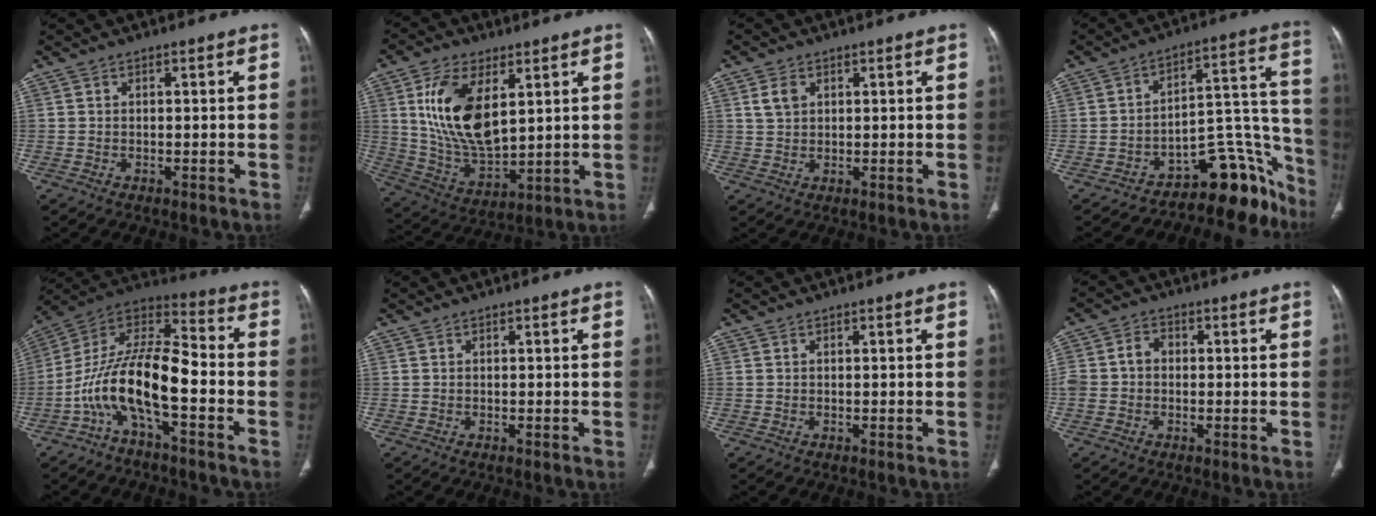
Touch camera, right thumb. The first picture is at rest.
{"total": 16.4, "force": [5.1, 8.6, 13.1], "torque": [-0.234, -0.025, 0.107]}
{"total": 3.2, "force": [1.3, 2.3, 1.9], "torque": [-0.032, 0.000, 0.031]}
{"total": 16.1, "force": [-13.5, 6.6, 5.7], "torque": [0.006, 0.151, -0.190]}
{"total": 15.0, "force": [-5.6, 5.5, 12.8], "torque": [-0.241, 0.081, -0.109]}
{"total": 0.0}
{"total": 0.0}
{"total": 5.1, "force": [-0.3, 4.1, 3.0], "torque": [-0.056, 0.023, -0.008]}